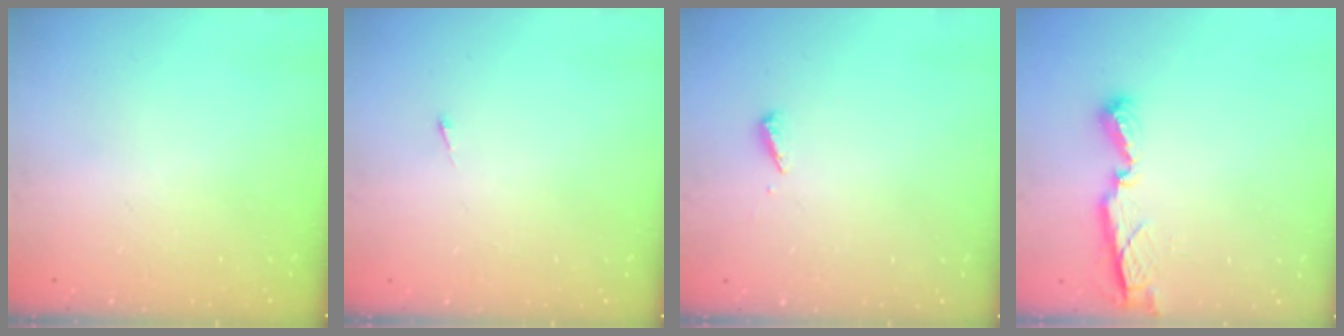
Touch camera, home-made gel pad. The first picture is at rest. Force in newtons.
{"total": 2.6, "press": 2.5, "slide": 0.3}
{"total": 2.5, "press": 2.5, "slide": 0.1}
{"total": 7.7, "press": 7.7, "slide": 0.2}